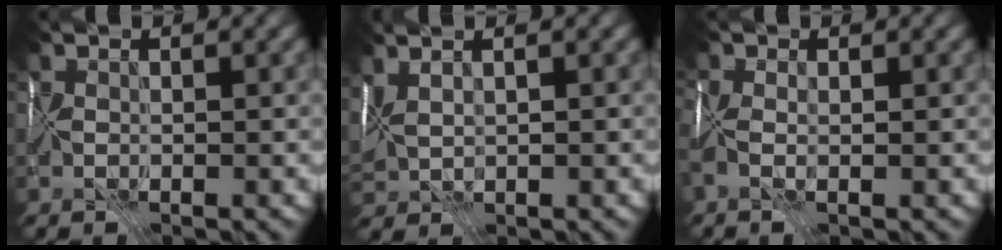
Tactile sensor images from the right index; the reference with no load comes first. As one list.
[{"total": 3.5, "force": [1.6, 1.8, 2.6], "torque": [-0.060, 0.015, 0.041]}, {"total": 3.2, "force": [-0.4, 2.0, 2.5], "torque": [-0.062, 0.008, -0.001]}]